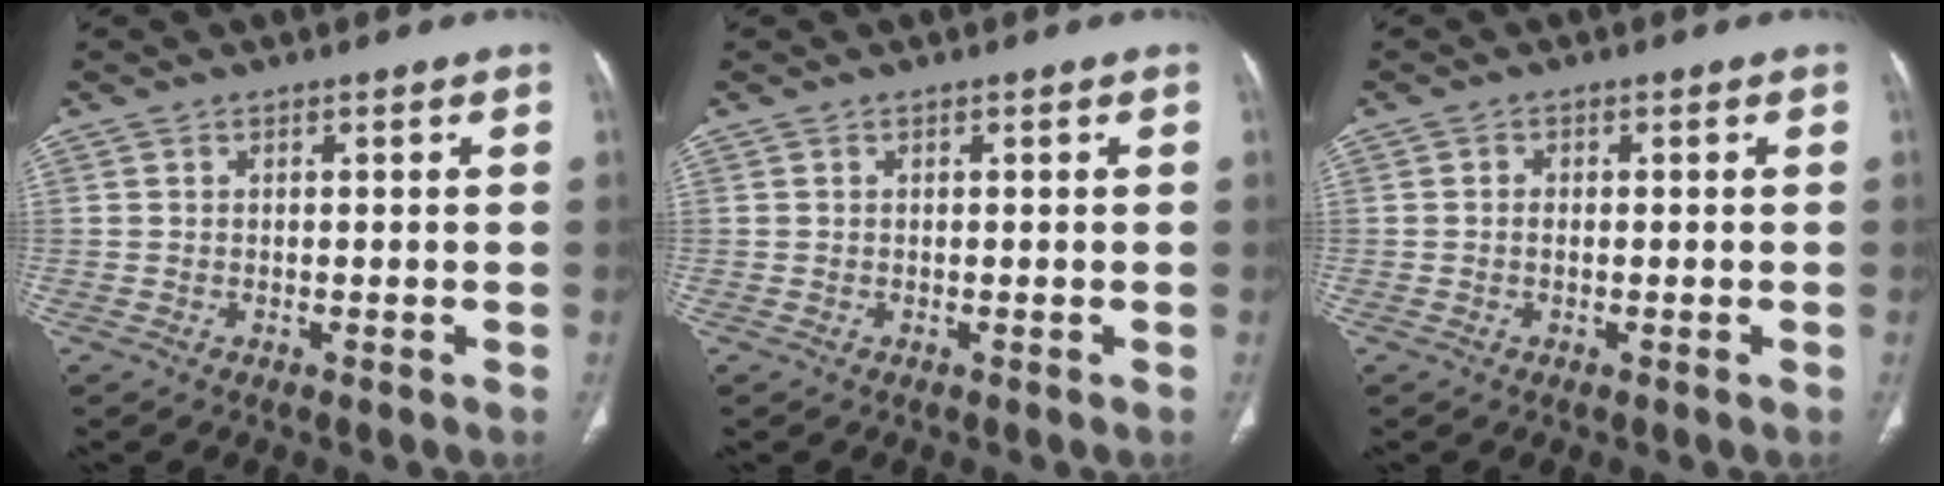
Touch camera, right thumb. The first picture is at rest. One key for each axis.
{"total": 0.0}
{"total": 1.0, "fx": -0.1, "fy": 0.8, "fz": 0.7, "tx": -0.011, "ty": 0.003, "tz": -0.003}